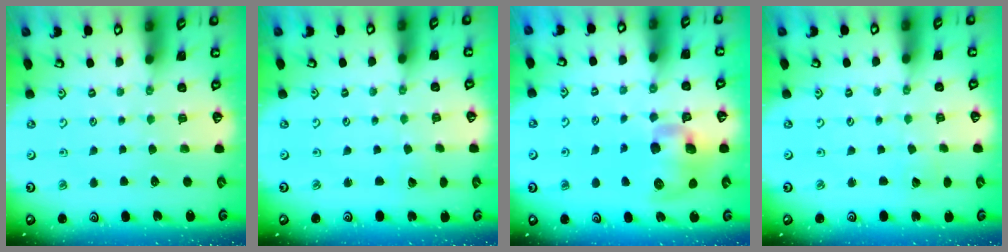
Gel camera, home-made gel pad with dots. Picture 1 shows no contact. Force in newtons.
{"total": 1.2, "press": 1.2, "slide": 0.1}
{"total": 12.6, "press": 12.4, "slide": 2.1}
{"total": 1.9, "press": 1.9, "slide": 0.3}